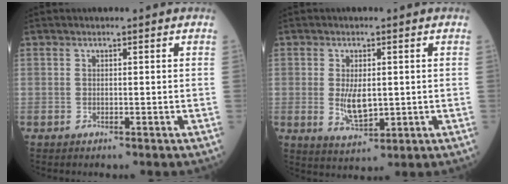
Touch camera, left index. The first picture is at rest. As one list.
[{"total": 5.2, "force": [-0.1, 2.3, 4.7], "torque": [-0.093, -0.013, 0.005]}]